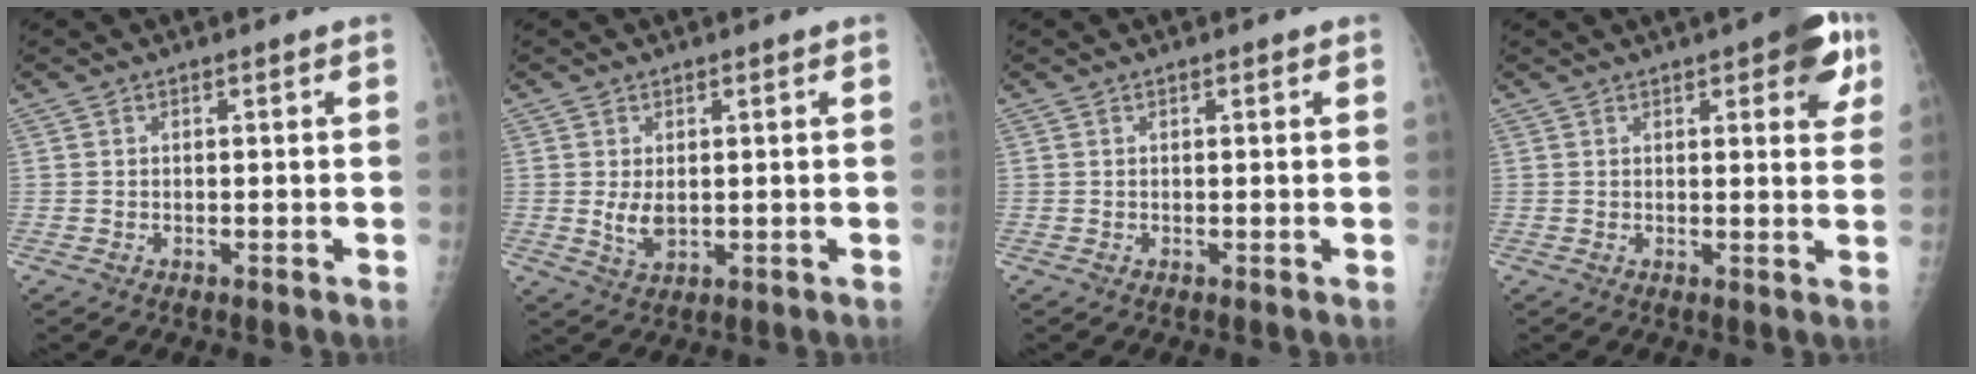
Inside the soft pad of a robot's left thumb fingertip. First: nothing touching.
{"total": 3.7, "force": [0.3, 2.2, 3.0], "torque": [-0.048, -0.011, 0.013]}
{"total": 0.6, "force": [0.4, 0.2, 0.5], "torque": [-0.007, 0.000, 0.004]}
{"total": 12.1, "force": [6.0, 3.0, 10.1], "torque": [-0.106, -0.018, 0.070]}